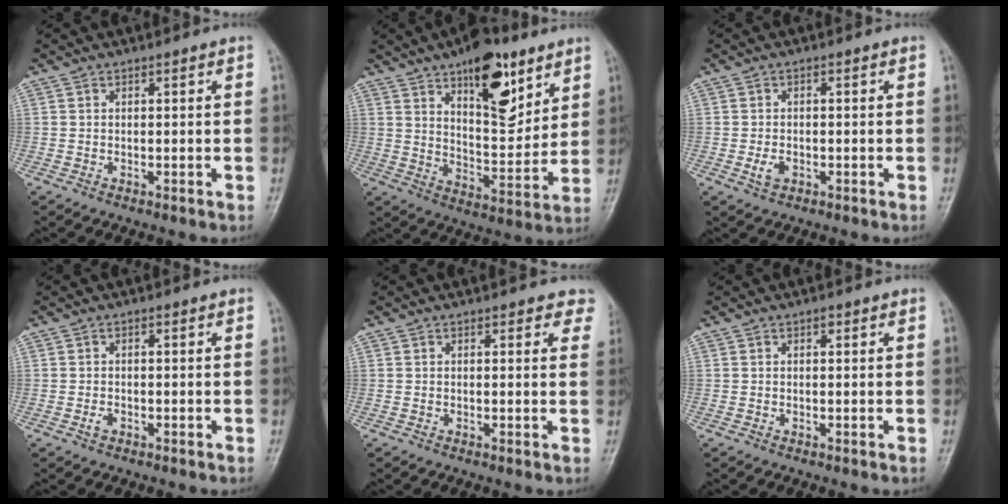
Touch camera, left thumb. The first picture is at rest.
{"total": 16.4, "force": [9.3, 7.1, 11.4], "torque": [-0.127, -0.055, 0.147]}
{"total": 2.6, "force": [-0.9, 1.7, 1.8], "torque": [-0.031, 0.003, -0.014]}
{"total": 1.3, "force": [-0.6, 0.8, 0.8], "torque": [-0.013, 0.003, -0.012]}
{"total": 3.6, "force": [2.7, 1.9, 1.5], "torque": [0.017, -0.009, 0.015]}
{"total": 0.8, "force": [0.4, 0.4, 0.6], "torque": [-0.005, 0.000, 0.003]}